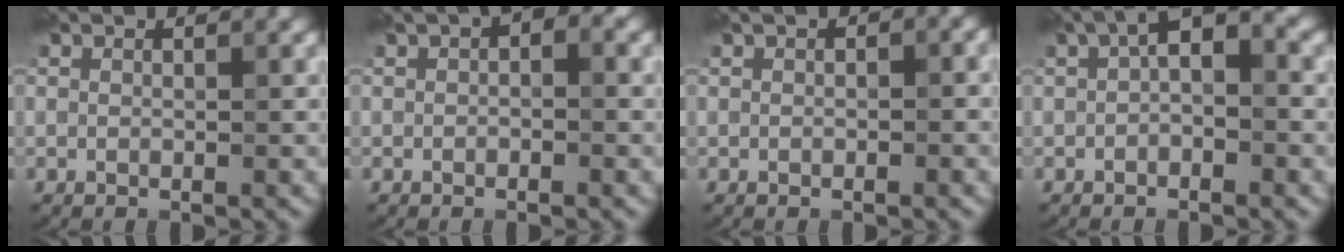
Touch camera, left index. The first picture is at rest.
{"total": 1.8, "force": [0.2, 0.9, 1.5], "torque": [-0.019, 0.012, -0.001]}
{"total": 1.7, "force": [0.3, 1.0, 1.3], "torque": [-0.012, 0.007, 0.004]}
{"total": 3.3, "force": [0.2, 1.5, 2.9], "torque": [-0.048, 0.015, -0.006]}